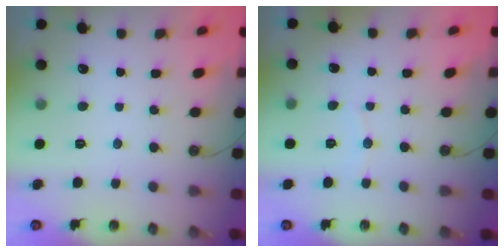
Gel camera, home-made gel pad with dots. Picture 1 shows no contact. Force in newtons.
{"total": 2.9, "press": 2.9, "slide": 0.3}